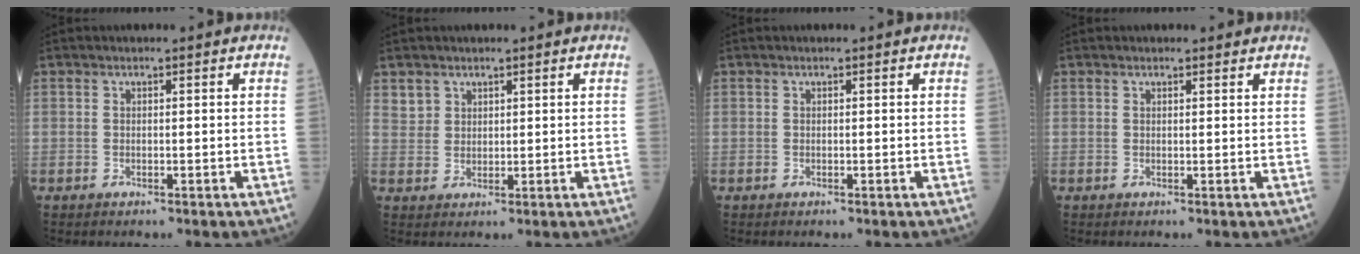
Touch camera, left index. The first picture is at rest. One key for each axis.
{"total": 2.8, "fx": 1.9, "fy": 2.0, "fz": 0.0, "tx": 0.011, "ty": 0.002, "tz": 0.031}
{"total": 0.0}
{"total": 1.6, "fx": 1.4, "fy": 0.3, "fz": 0.5, "tx": -0.015, "ty": 0.008, "tz": 0.018}